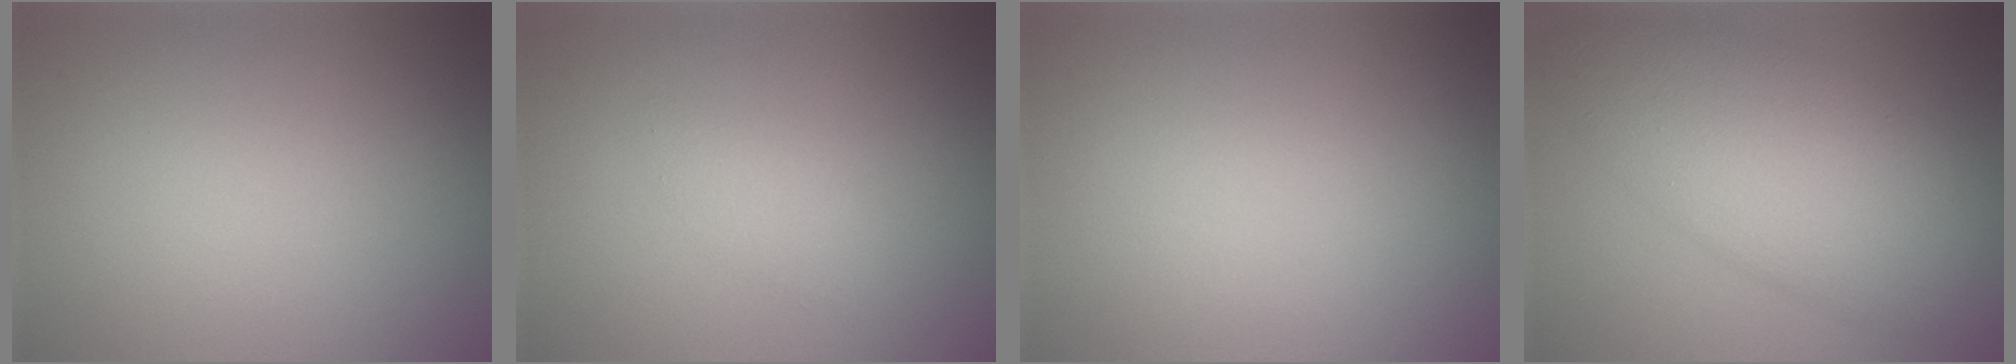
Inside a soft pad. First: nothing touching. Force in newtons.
{"total": 1.1, "press": 1.1, "slide": 0.1}
{"total": 0.0}
{"total": 9.4, "press": 9.4, "slide": 0.3}